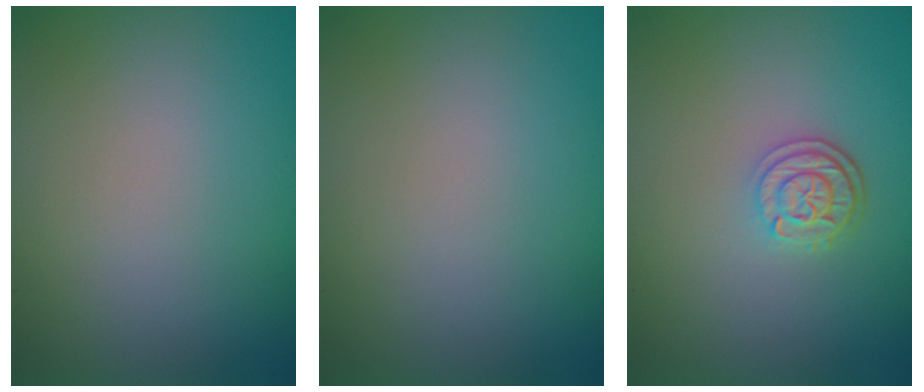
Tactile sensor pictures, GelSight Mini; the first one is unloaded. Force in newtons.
{"total": 0.0}
{"total": 2.8, "press": 2.3, "slide": 1.6}